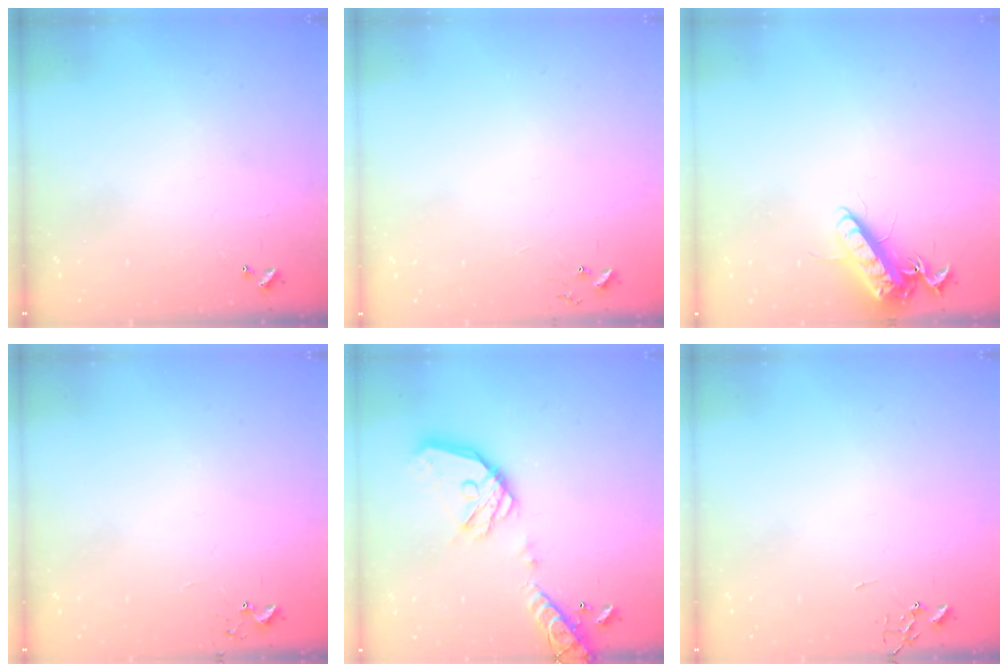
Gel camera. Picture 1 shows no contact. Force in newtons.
{"total": 4.7, "press": 4.7, "slide": 0.4}
{"total": 14.3, "press": 14.1, "slide": 2.1}
{"total": 5.5, "press": 5.4, "slide": 0.4}
{"total": 18.9, "press": 18.8, "slide": 2.4}
{"total": 0.0}